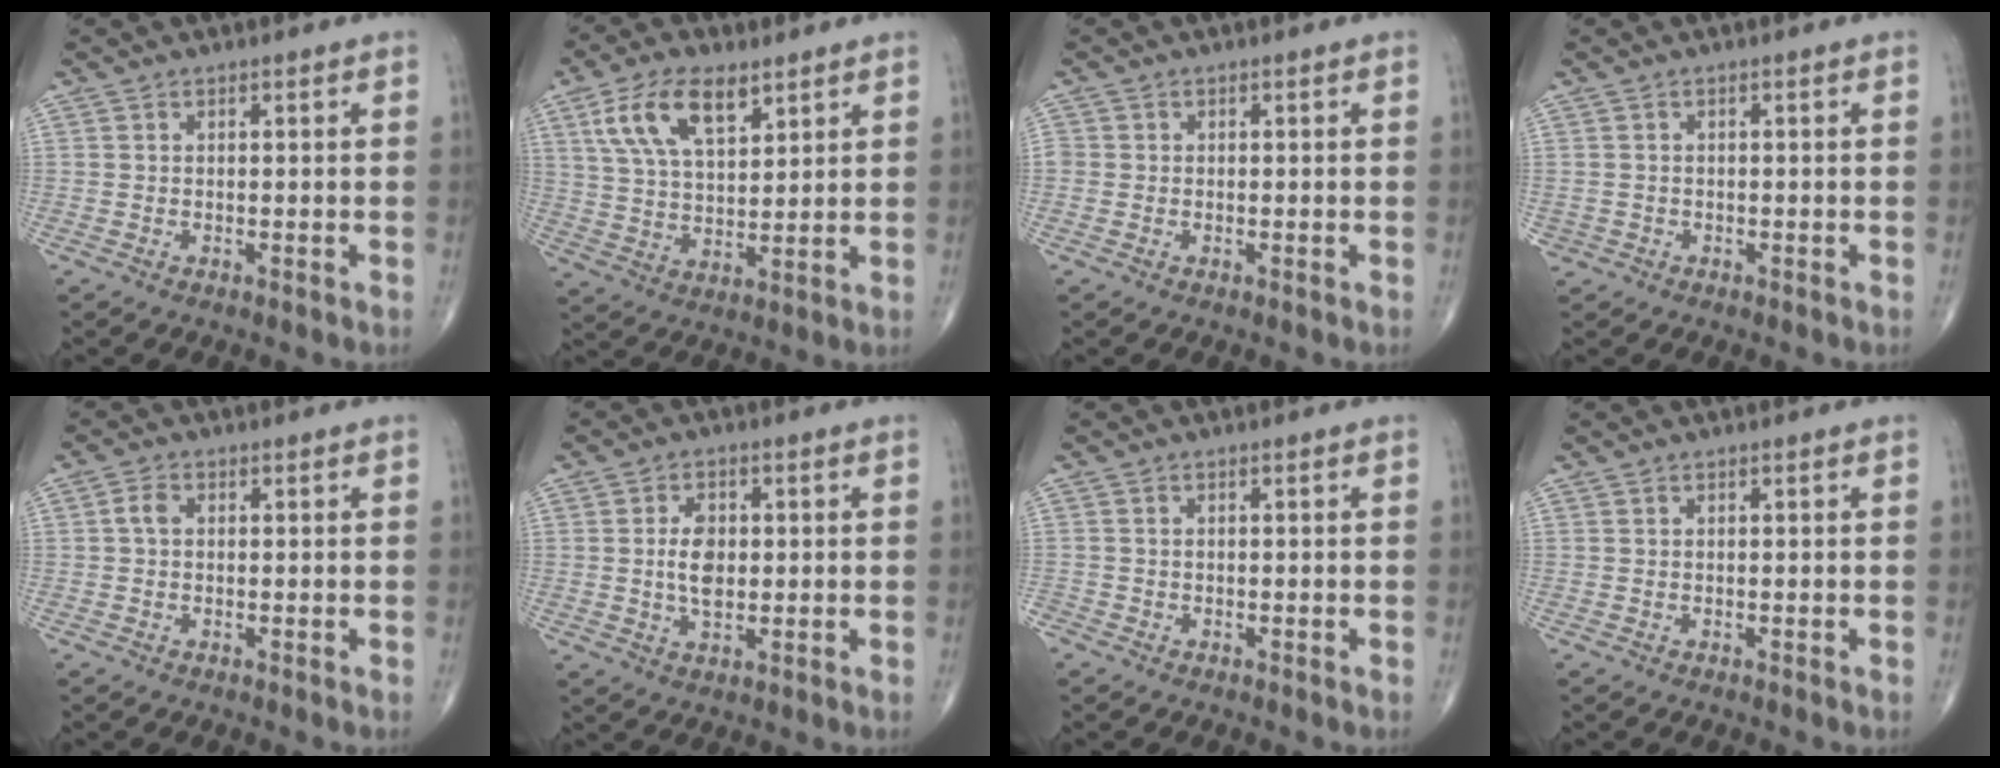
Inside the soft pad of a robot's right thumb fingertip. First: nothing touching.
{"total": 12.4, "force": [6.3, 6.0, 8.9], "torque": [-0.155, -0.015, 0.123]}
{"total": 1.3, "force": [-0.1, 1.2, 0.4], "torque": [0.002, 0.003, -0.002]}
{"total": 1.0, "force": [-0.4, 0.9, -0.1], "torque": [0.003, 0.005, -0.009]}
{"total": 2.2, "force": [0.2, 1.5, 1.5], "torque": [-0.028, 0.007, 0.000]}
{"total": 5.8, "force": [0.3, 3.6, 4.5], "torque": [-0.073, -0.003, 0.005]}
{"total": 1.3, "force": [-0.8, 1.0, 0.2], "torque": [-0.002, 0.003, -0.020]}
{"total": 0.0}